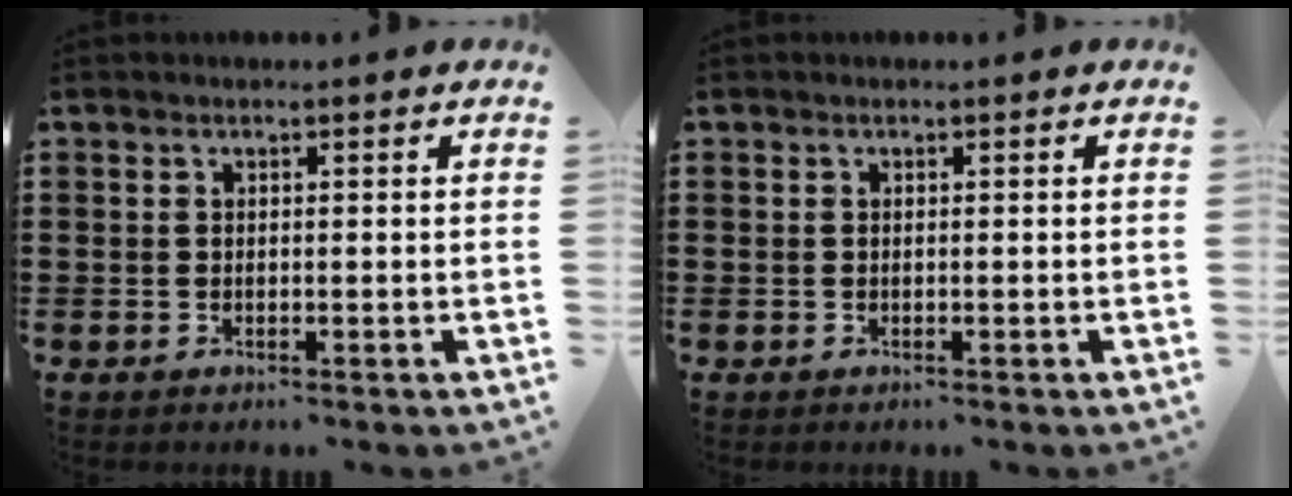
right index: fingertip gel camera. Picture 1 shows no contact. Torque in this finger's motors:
{"motor_torque": [2.14, 0.00, 0.04, 0.01]}